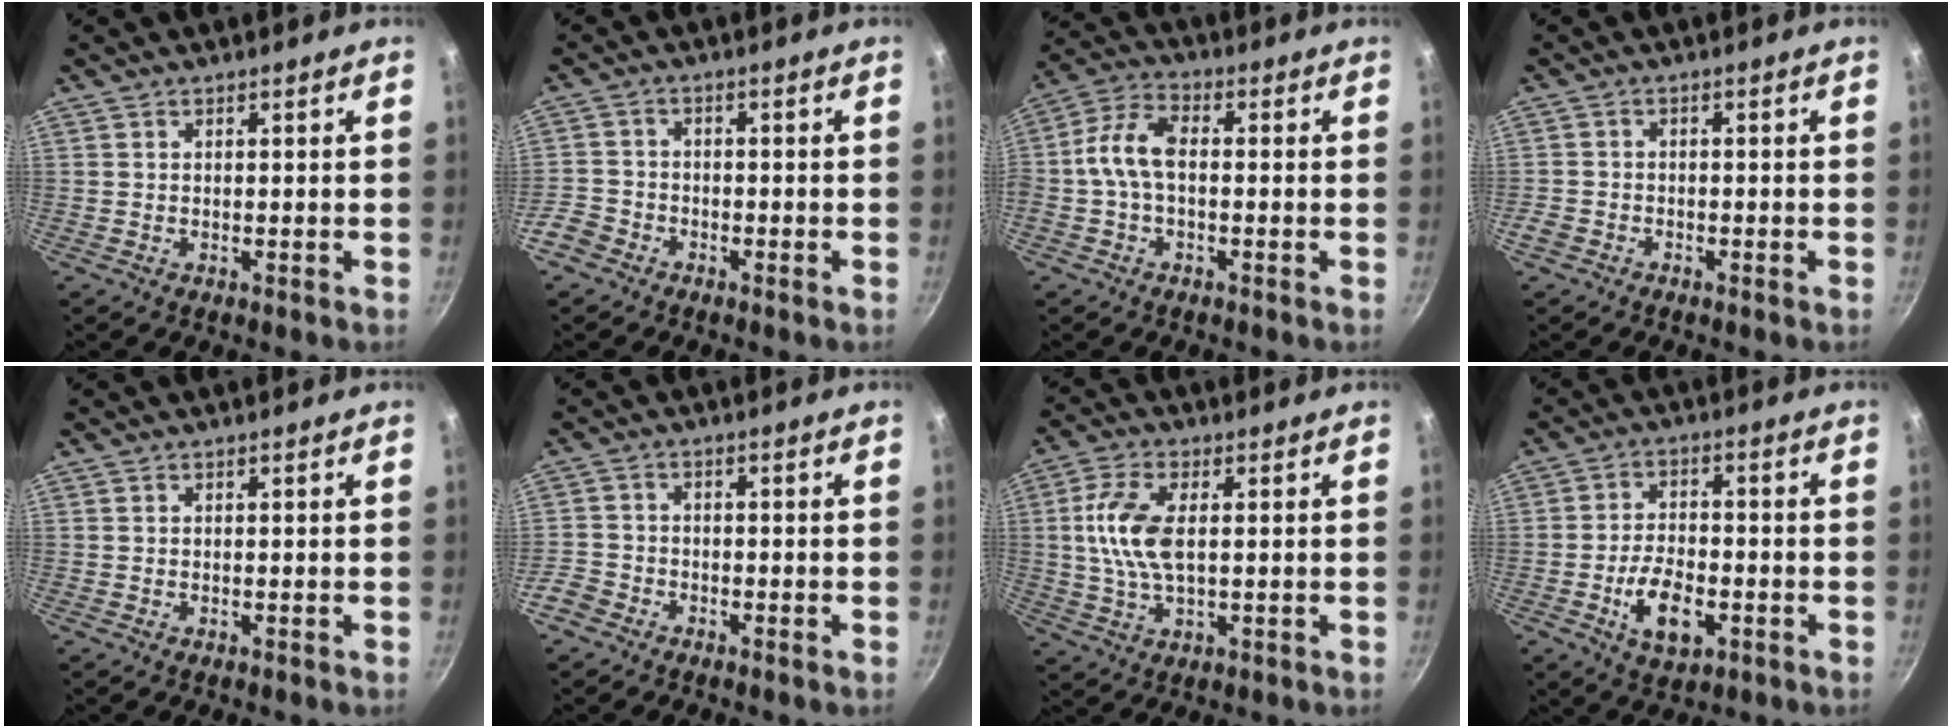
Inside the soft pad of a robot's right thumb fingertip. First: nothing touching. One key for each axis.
{"total": 4.6, "fx": -3.1, "fy": 3.2, "fz": 1.4, "tx": -0.026, "ty": 0.034, "tz": -0.063}
{"total": 8.1, "fx": -0.7, "fy": 4.6, "fz": 6.7, "tx": -0.138, "ty": 0.035, "tz": -0.027}
{"total": 2.4, "fx": -1.6, "fy": 1.5, "fz": 0.9, "tx": -0.029, "ty": 0.013, "tz": -0.034}
{"total": 0.0}
{"total": 4.2, "fx": -2.9, "fy": 2.7, "fz": 1.3, "tx": -0.028, "ty": 0.029, "tz": -0.061}
{"total": 9.8, "fx": 1.1, "fy": 4.7, "fz": 8.5, "tx": -0.172, "ty": 0.006, "tz": 0.017}
{"total": 9.4, "fx": -3.3, "fy": 5.1, "fz": 7.2, "tx": -0.116, "ty": 0.016, "tz": -0.055}